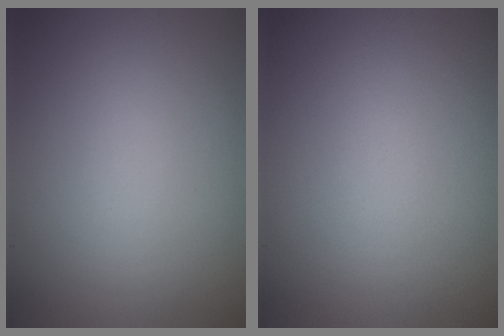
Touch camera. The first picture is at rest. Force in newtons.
{"total": 0.0}